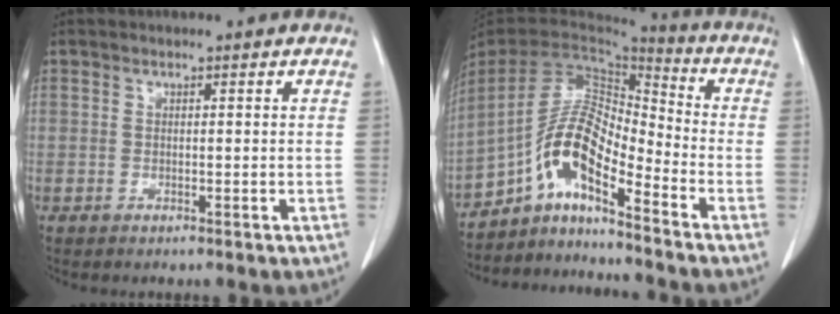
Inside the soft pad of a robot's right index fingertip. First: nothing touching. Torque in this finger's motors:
{"motor_torque": [1.51, -0.63, 0.46, 0.11]}